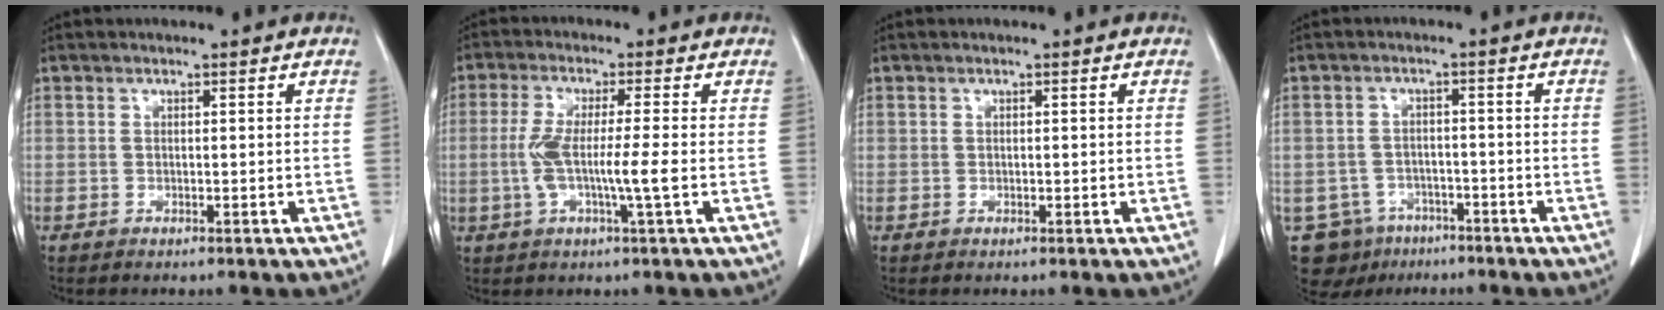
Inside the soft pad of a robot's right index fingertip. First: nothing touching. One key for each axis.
{"total": 6.8, "fx": -1.1, "fy": -0.3, "fz": 6.7, "tx": -0.137, "ty": -0.006, "tz": -0.024}
{"total": 0.0}
{"total": 7.1, "fx": -4.5, "fy": 5.5, "fz": 0.5, "tx": -0.007, "ty": 0.014, "tz": -0.063}